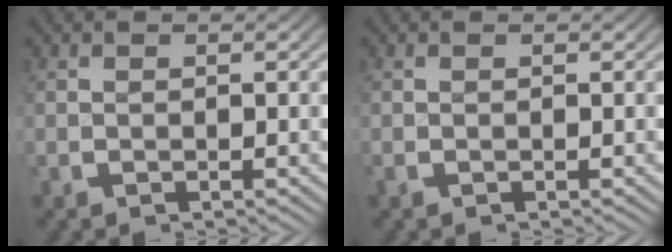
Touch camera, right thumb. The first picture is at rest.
{"total": 0.0}